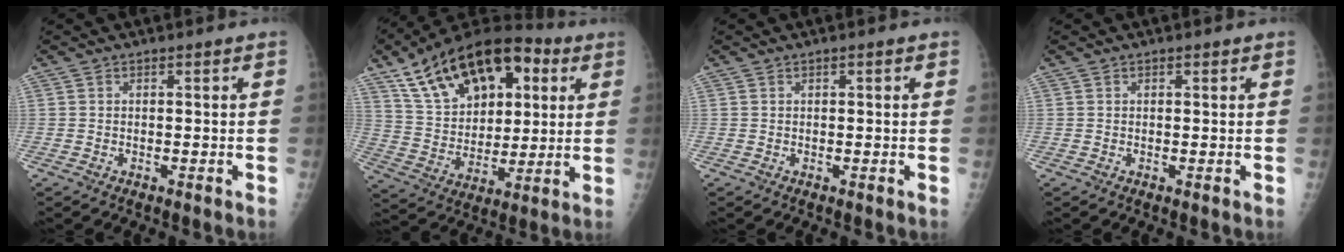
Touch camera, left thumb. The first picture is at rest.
{"total": 24.4, "force": [10.6, 14.4, 16.6], "torque": [-0.243, -0.001, 0.181]}
{"total": 0.7, "force": [0.3, 0.2, 0.6], "torque": [-0.009, 0.002, 0.003]}
{"total": 0.0}